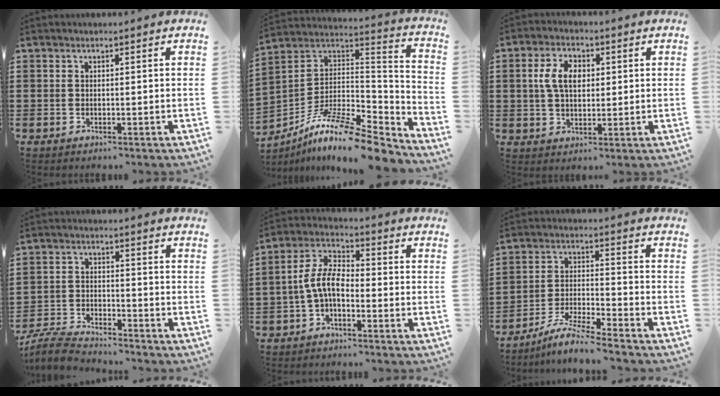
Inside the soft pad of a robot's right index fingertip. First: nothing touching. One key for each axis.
{"total": 12.0, "fx": -9.2, "fy": 2.5, "fz": 7.3, "tx": -0.131, "ty": 0.014, "tz": -0.176}
{"total": 6.1, "fx": 1.0, "fy": 3.8, "fz": 4.6, "tx": -0.116, "ty": 0.010, "tz": 0.010}
{"total": 5.5, "fx": -5.4, "fy": 0.4, "fz": 0.9, "tx": -0.035, "ty": 0.000, "tz": -0.113}
{"total": 6.7, "fx": -1.8, "fy": 3.2, "fz": 5.6, "tx": -0.135, "ty": 0.003, "tz": -0.043}
{"total": 6.2, "fx": -5.9, "fy": -0.5, "fz": 2.1, "tx": -0.054, "ty": -0.014, "tz": -0.119}